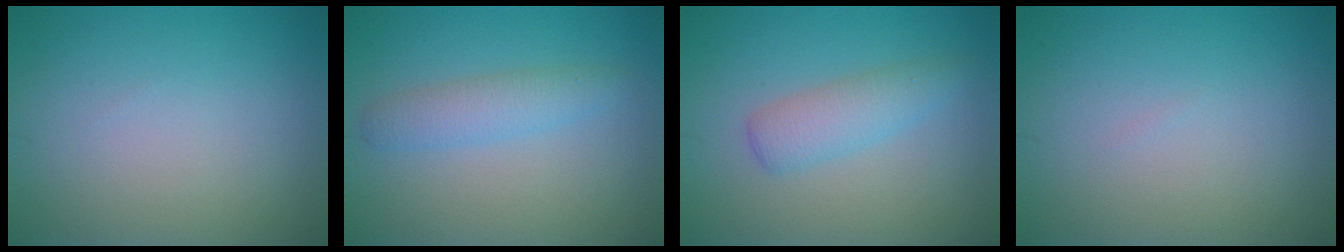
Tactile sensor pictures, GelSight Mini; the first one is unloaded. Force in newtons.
{"total": 2.4, "press": 2.4, "slide": 0.1}
{"total": 2.8, "press": 2.8, "slide": 0.0}
{"total": 0.0}